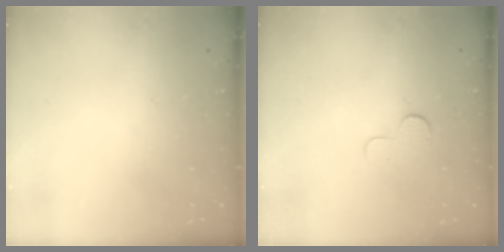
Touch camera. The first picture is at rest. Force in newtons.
{"total": 3.9, "press": 3.9, "slide": 0.4}